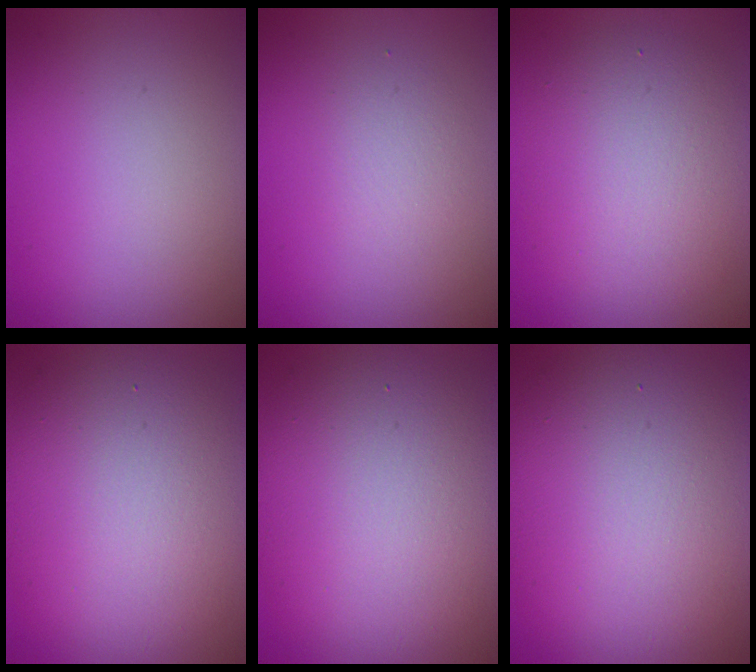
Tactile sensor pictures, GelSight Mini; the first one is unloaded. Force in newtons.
{"total": 1.6, "press": 1.6, "slide": 0.1}
{"total": 5.9, "press": 5.9, "slide": 0.3}
{"total": 11.9, "press": 11.8, "slide": 0.7}
{"total": 11.9, "press": 11.8, "slide": 0.7}
{"total": 13.1, "press": 13.1, "slide": 0.3}